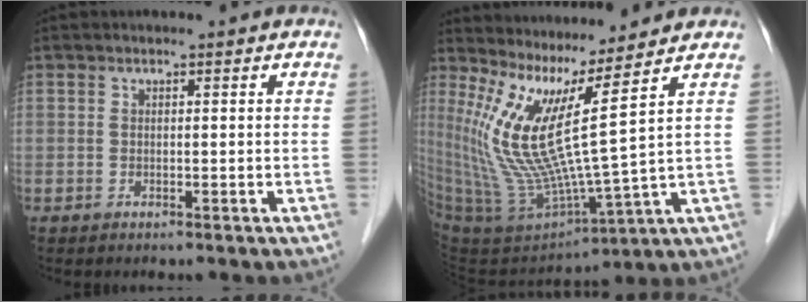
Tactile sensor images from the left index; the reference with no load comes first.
{"total": 13.6, "force": [6.8, -1.5, 11.7], "torque": [-0.251, -0.039, 0.139]}